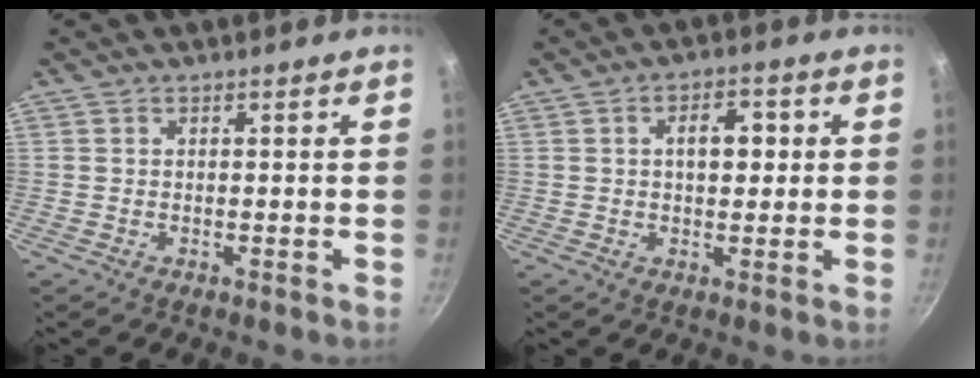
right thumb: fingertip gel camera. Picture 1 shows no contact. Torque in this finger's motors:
{"motor_torque": [0.01, 0.01, -0.04, 0.06, 0.01]}